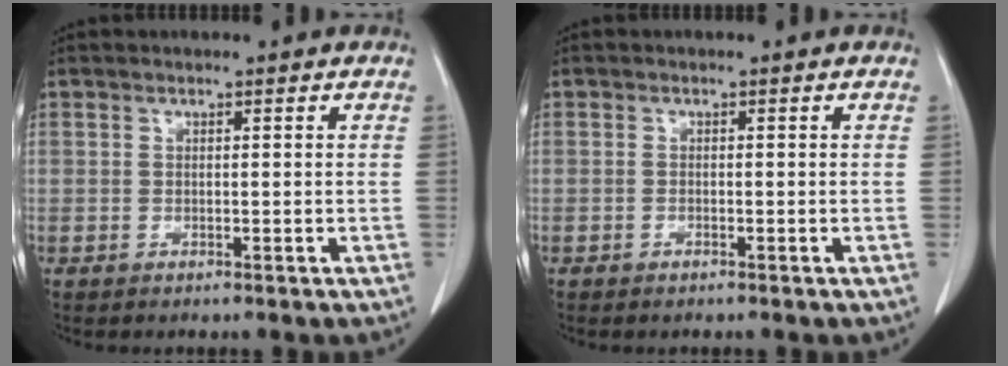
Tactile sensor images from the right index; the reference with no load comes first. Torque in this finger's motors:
{"motor_torque": [0.14, -0.11, 0.01, 0.01]}